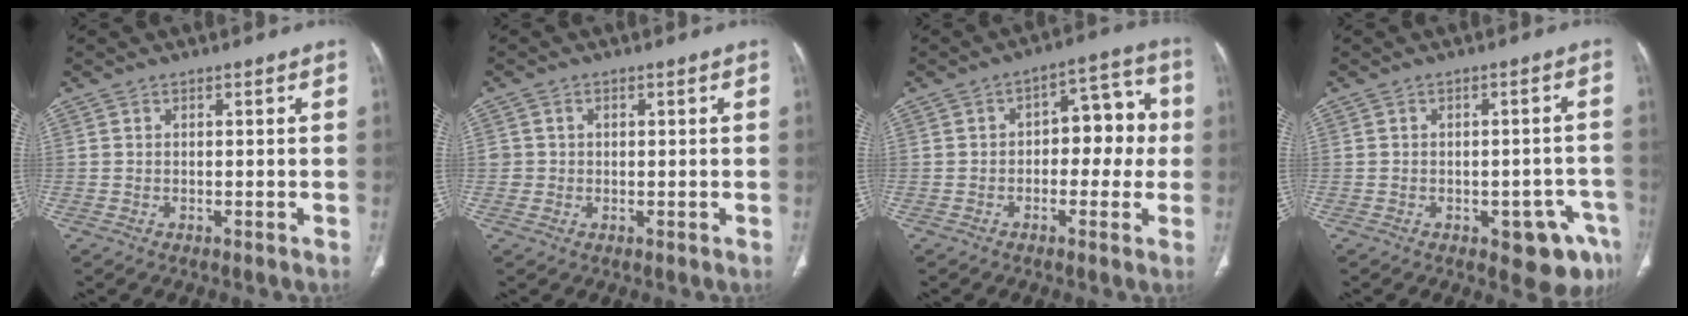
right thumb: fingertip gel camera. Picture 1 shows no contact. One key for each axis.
{"total": 1.8, "fx": 0.2, "fy": 1.8, "fz": 0.2, "tx": 0.007, "ty": 0.004, "tz": 0.005}
{"total": 10.2, "fx": -0.2, "fy": 6.2, "fz": 8.1, "tx": -0.062, "ty": 0.040, "tz": -0.011}
{"total": 8.3, "fx": -4.3, "fy": 3.9, "fz": 6.1, "tx": -0.044, "ty": 0.021, "tz": -0.047}